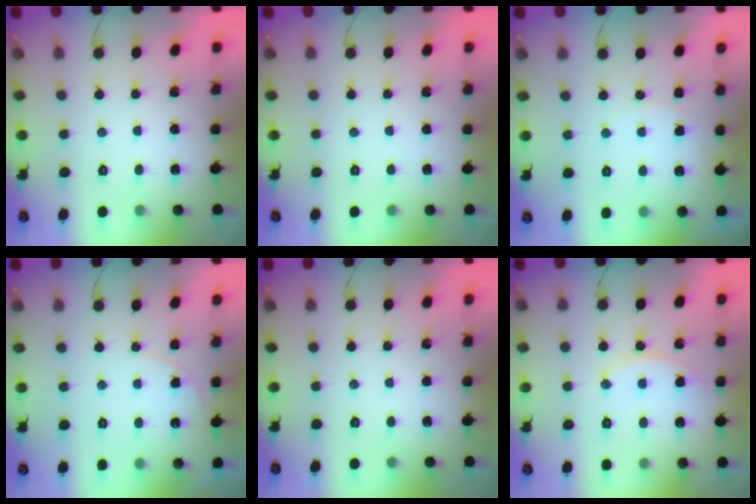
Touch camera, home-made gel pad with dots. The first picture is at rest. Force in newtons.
{"total": 0.0}
{"total": 3.9, "press": 3.8, "slide": 0.5}
{"total": 4.5, "press": 4.5, "slide": 0.7}
{"total": 0.0}
{"total": 10.8, "press": 10.8, "slide": 0.8}